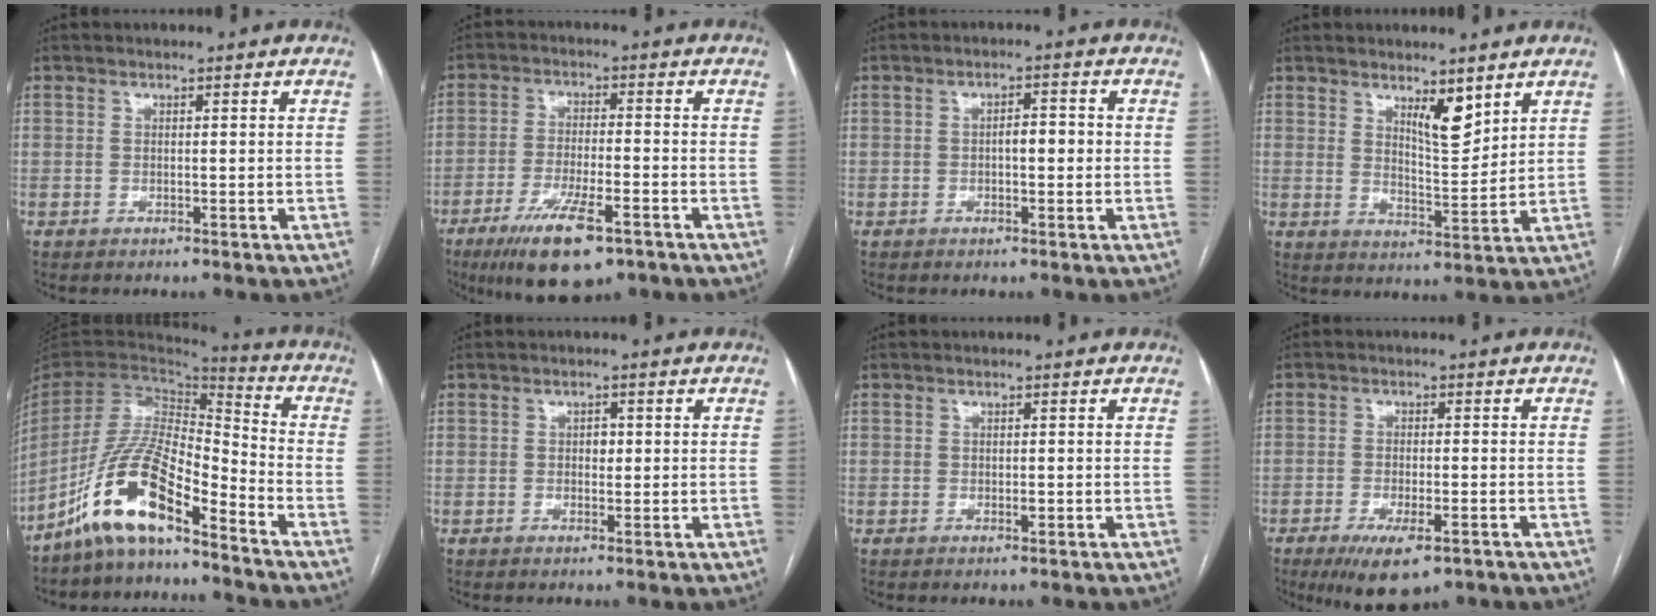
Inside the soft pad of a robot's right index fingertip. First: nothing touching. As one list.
[{"total": 11.7, "force": [-7.0, 2.8, 9.0], "torque": [-0.171, -0.020, -0.115]}, {"total": 2.9, "force": [-0.3, 1.1, 2.7], "torque": [-0.038, 0.010, -0.005]}, {"total": 5.7, "force": [3.7, 1.4, 4.0], "torque": [-0.072, -0.013, 0.067]}, {"total": 13.1, "force": [-9.2, 2.8, 8.9], "torque": [-0.187, 0.012, -0.174]}, {"total": 1.5, "force": [0.1, 1.0, 1.1], "torque": [-0.013, 0.003, 0.002]}, {"total": 0.6, "force": [-0.1, 0.3, 0.5], "torque": [-0.007, -0.001, -0.002]}, {"total": 7.7, "force": [-4.6, 2.4, 5.8], "torque": [-0.098, -0.015, -0.070]}]